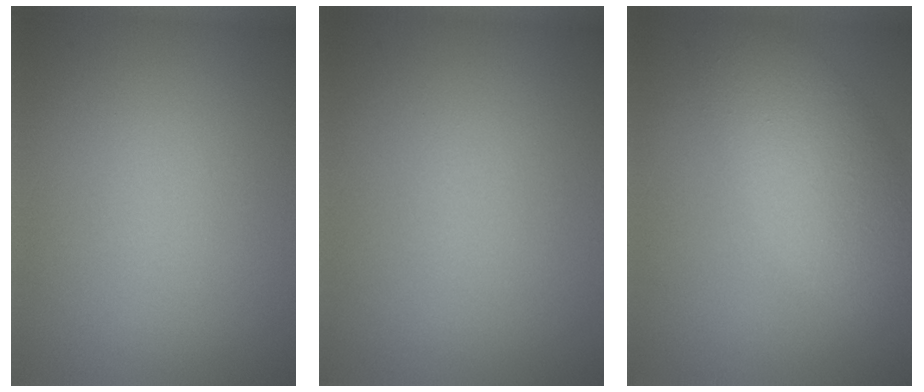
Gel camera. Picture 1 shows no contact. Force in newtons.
{"total": 0.0}
{"total": 5.6, "press": 5.6, "slide": 0.1}